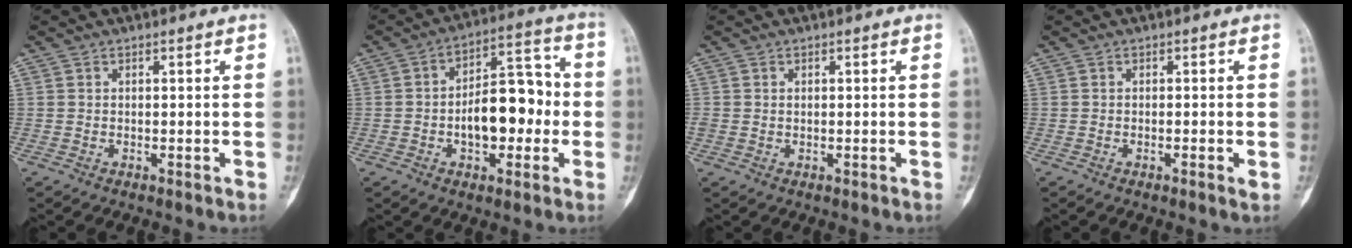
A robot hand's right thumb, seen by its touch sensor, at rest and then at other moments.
{"total": 13.7, "force": [-1.9, 7.7, 11.2], "torque": [-0.139, 0.041, -0.031]}
{"total": 0.8, "force": [0.1, 0.7, 0.4], "torque": [-0.005, 0.001, 0.003]}
{"total": 1.3, "force": [-0.4, 0.2, 1.3], "torque": [-0.022, -0.003, -0.008]}